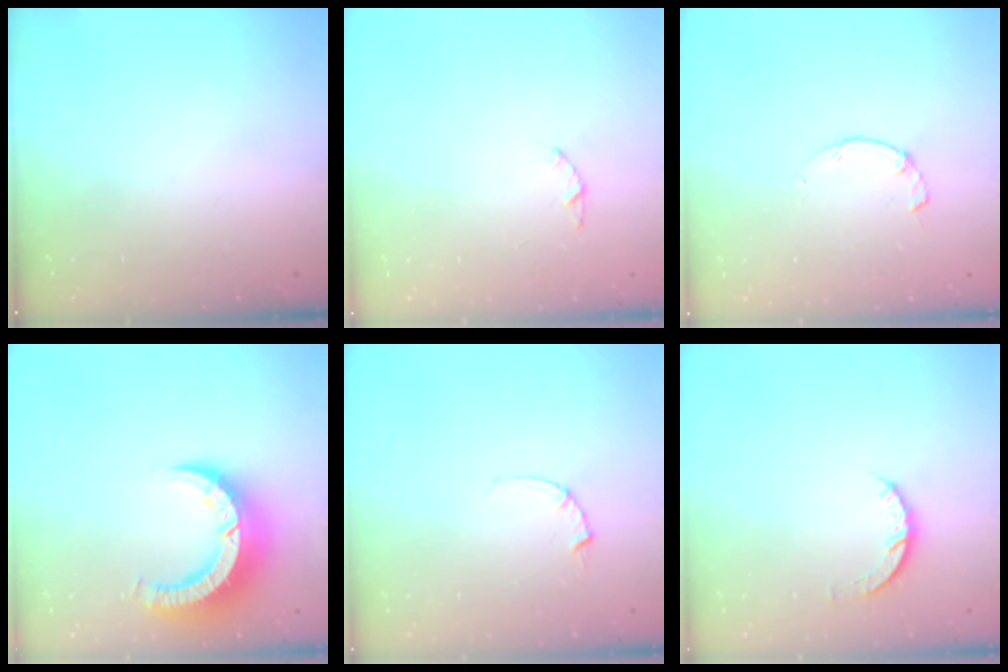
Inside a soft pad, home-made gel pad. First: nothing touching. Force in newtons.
{"total": 1.0, "press": 0.9, "slide": 0.3}
{"total": 2.2, "press": 2.2, "slide": 0.2}
{"total": 10.3, "press": 10.2, "slide": 1.2}
{"total": 2.5, "press": 2.5, "slide": 0.3}
{"total": 5.0, "press": 4.9, "slide": 0.7}